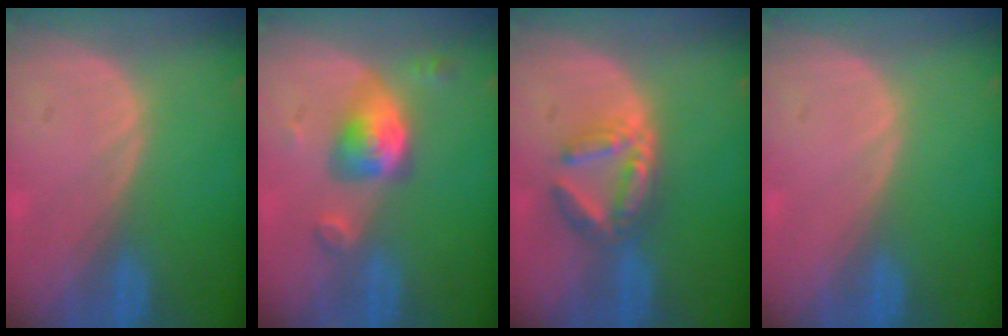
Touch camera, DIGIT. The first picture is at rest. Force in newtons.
{"total": 5.5, "press": 5.4, "slide": 1.0}
{"total": 5.8, "press": 5.5, "slide": 1.8}
{"total": 0.0}